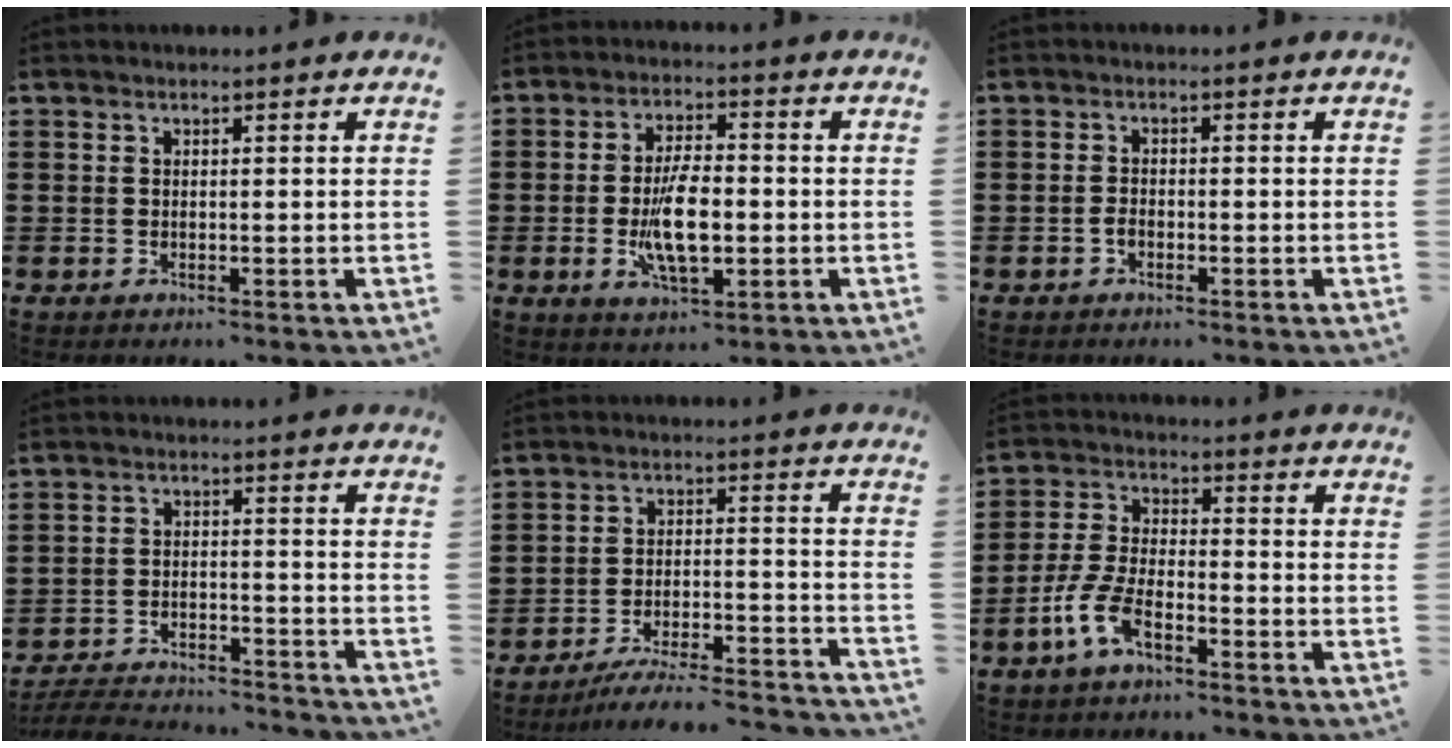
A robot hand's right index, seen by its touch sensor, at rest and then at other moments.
{"total": 9.0, "force": [-1.5, 3.8, 8.1], "torque": [-0.171, -0.003, -0.030]}
{"total": 1.4, "force": [-0.7, 0.7, 0.9], "torque": [-0.019, -0.001, -0.013]}
{"total": 4.8, "force": [-4.7, 0.4, 0.7], "torque": [-0.025, 0.002, -0.099]}
{"total": 5.9, "force": [-5.4, 0.4, 2.3], "torque": [-0.040, -0.001, -0.105]}
{"total": 6.7, "force": [-4.2, 2.3, 4.7], "torque": [-0.126, -0.005, -0.088]}